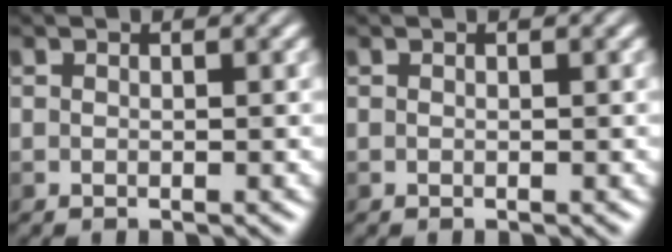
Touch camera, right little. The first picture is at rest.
{"total": 0.0}